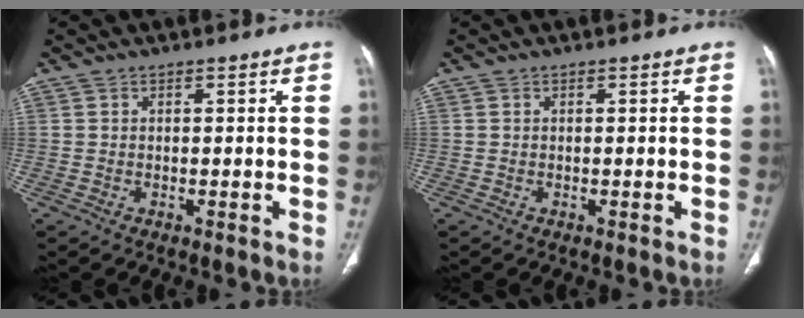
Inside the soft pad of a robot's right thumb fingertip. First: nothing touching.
{"total": 0.0}